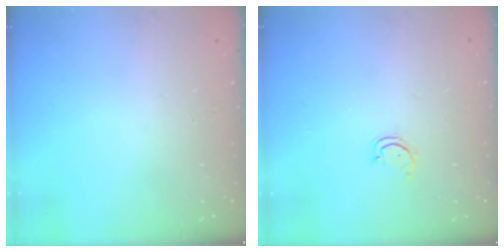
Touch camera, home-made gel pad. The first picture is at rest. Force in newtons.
{"total": 2.6, "press": 2.6, "slide": 0.2}